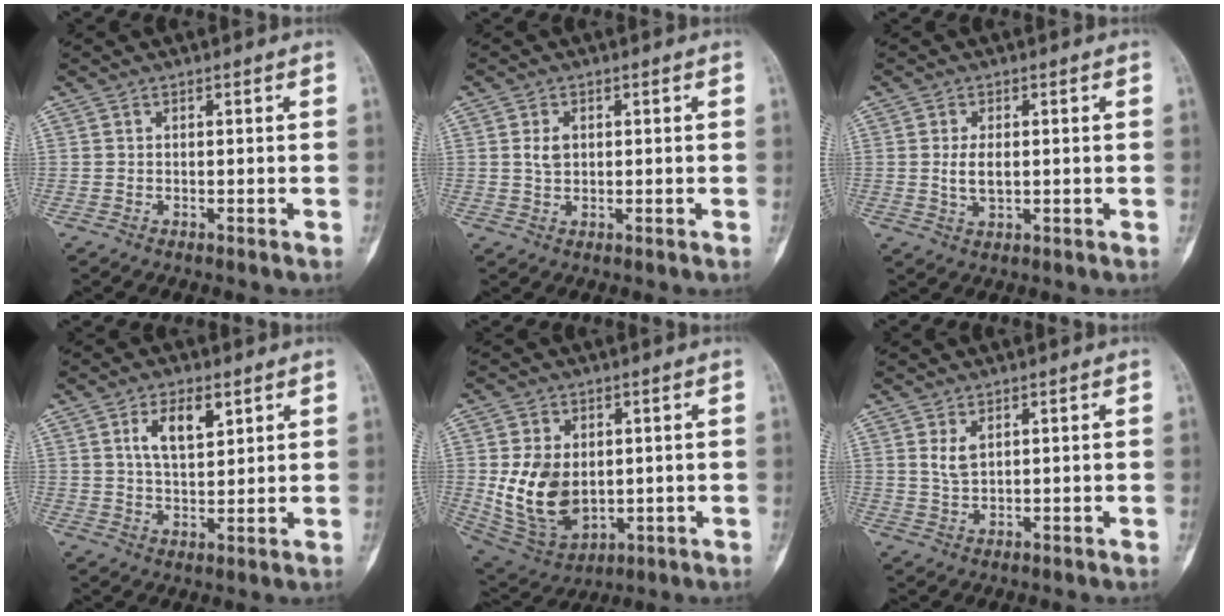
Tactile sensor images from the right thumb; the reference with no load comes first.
{"total": 2.7, "force": [0.5, 1.8, 1.9], "torque": [-0.030, 0.001, 0.011]}
{"total": 4.1, "force": [0.3, 2.2, 3.4], "torque": [-0.065, -0.007, 0.008]}
{"total": 7.3, "force": [3.3, 3.4, 5.5], "torque": [-0.086, -0.016, 0.061]}
{"total": 13.5, "force": [0.6, 9.3, 9.7], "torque": [-0.156, -0.013, 0.038]}
{"total": 2.8, "force": [1.3, 1.3, 2.1], "torque": [-0.038, -0.007, 0.031]}